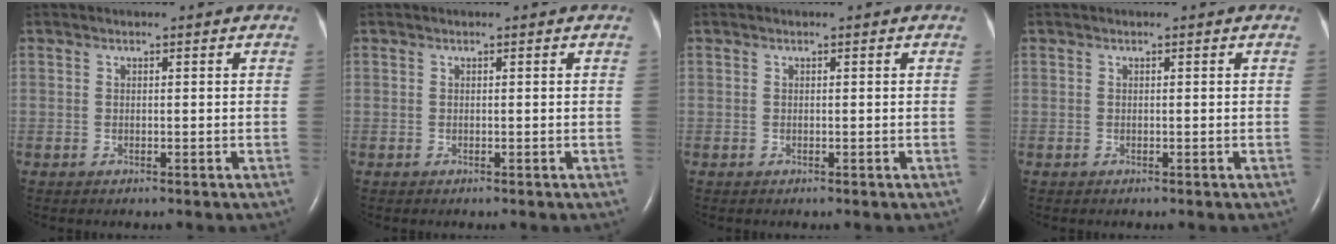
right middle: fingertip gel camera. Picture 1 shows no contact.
{"total": 0.0}
{"total": 0.0}
{"total": 0.0}